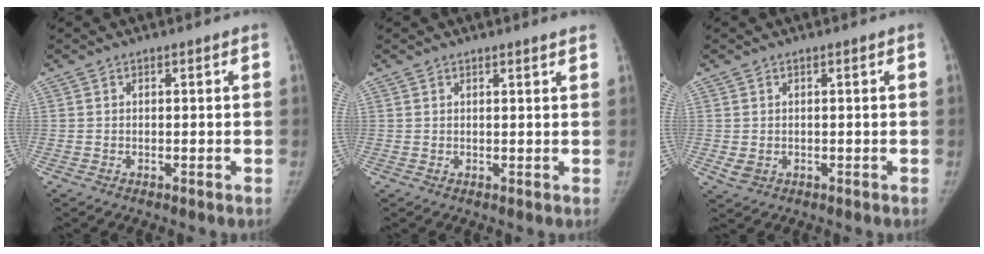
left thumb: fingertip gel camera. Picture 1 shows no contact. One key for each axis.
{"total": 1.6, "fx": 1.4, "fy": -0.1, "fz": 0.7, "tx": -0.004, "ty": -0.004, "tz": 0.014}
{"total": 1.9, "fx": -0.3, "fy": 1.5, "fz": 1.0, "tx": -0.018, "ty": -0.002, "tz": 0.001}